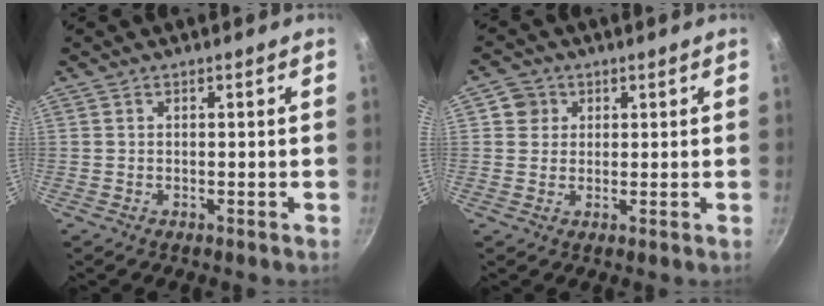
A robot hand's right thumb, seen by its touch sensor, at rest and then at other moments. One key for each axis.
{"total": 3.8, "fx": 1.1, "fy": 3.6, "fz": 0.8, "tx": 0.018, "ty": 0.005, "tz": 0.012}